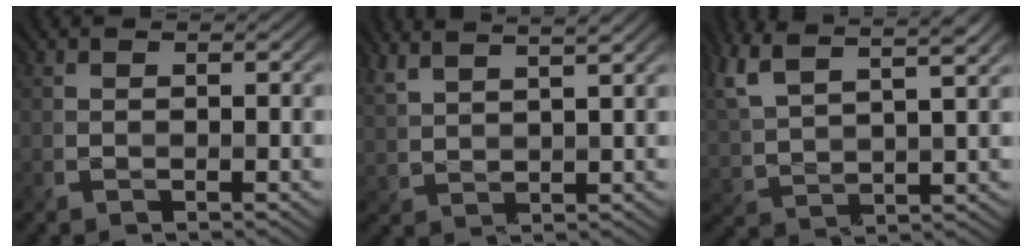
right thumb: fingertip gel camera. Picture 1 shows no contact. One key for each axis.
{"total": 6.1, "fx": 5.0, "fy": 1.1, "fz": 3.4, "tx": -0.066, "ty": 0.019, "tz": 0.073}
{"total": 11.0, "fx": 7.7, "fy": 3.2, "fz": 7.3, "tx": -0.189, "ty": 0.025, "tz": 0.140}